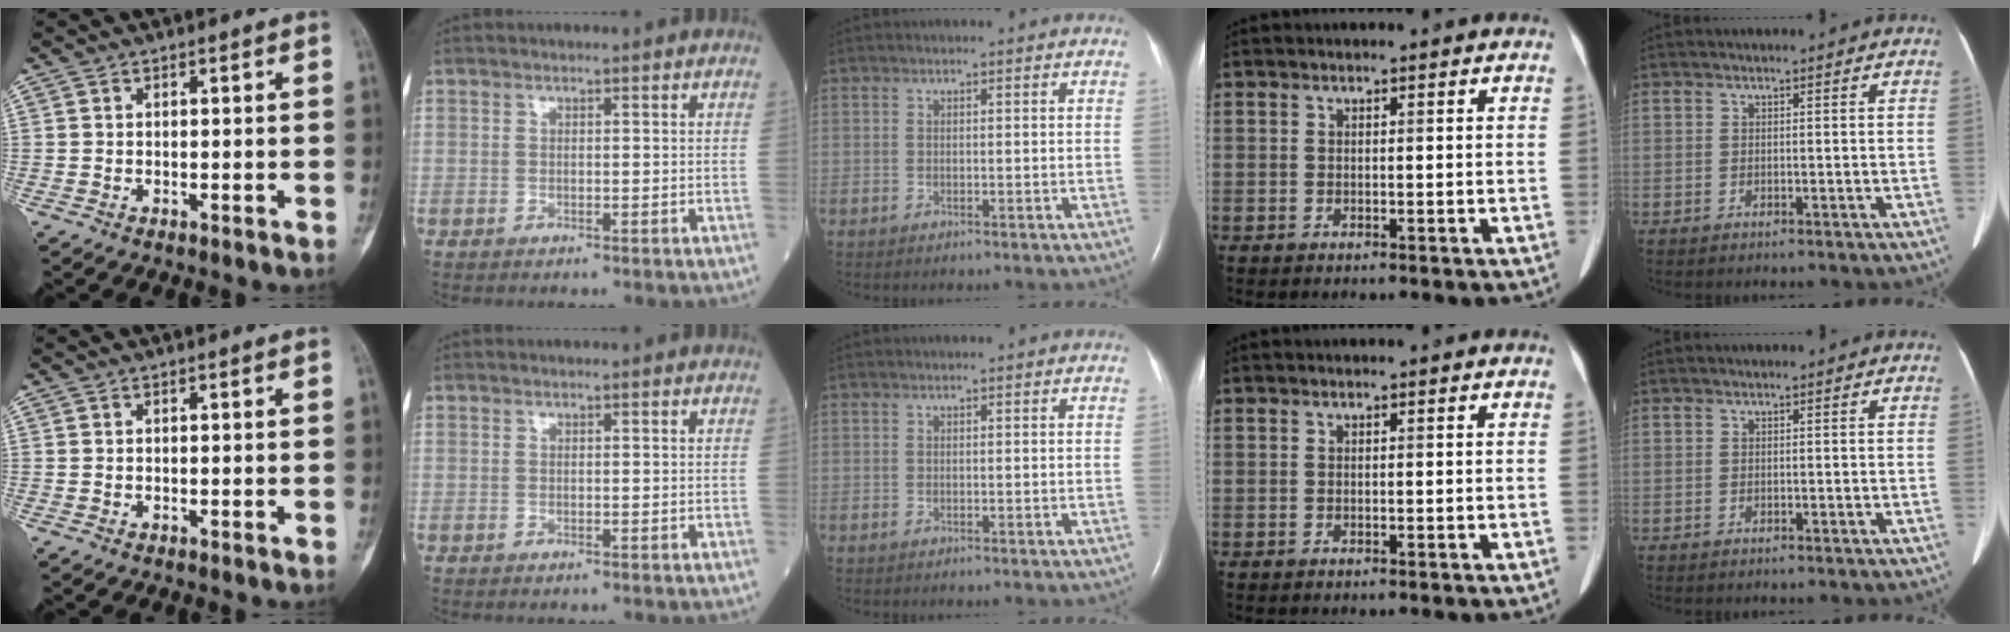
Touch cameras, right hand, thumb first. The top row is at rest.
{}